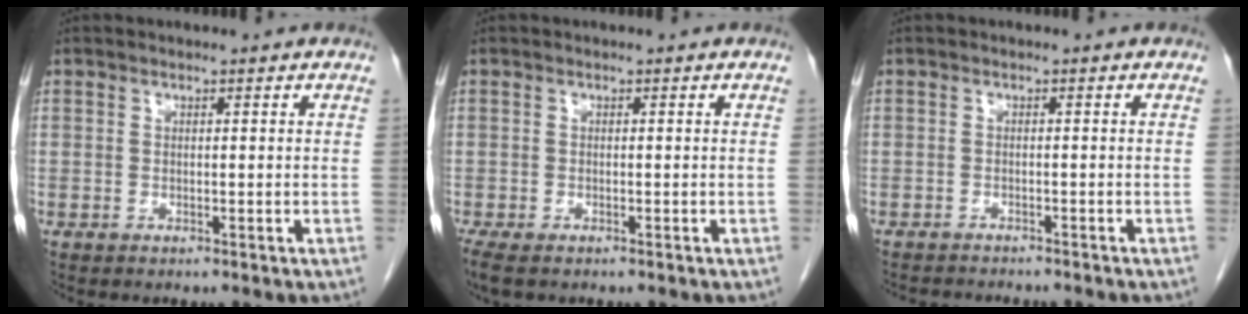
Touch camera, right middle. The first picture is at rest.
{"total": 3.9, "force": [-2.8, 1.6, 2.2], "torque": [-0.048, -0.013, -0.047]}
{"total": 5.9, "force": [-5.5, 0.8, 1.9], "torque": [-0.022, -0.006, -0.077]}